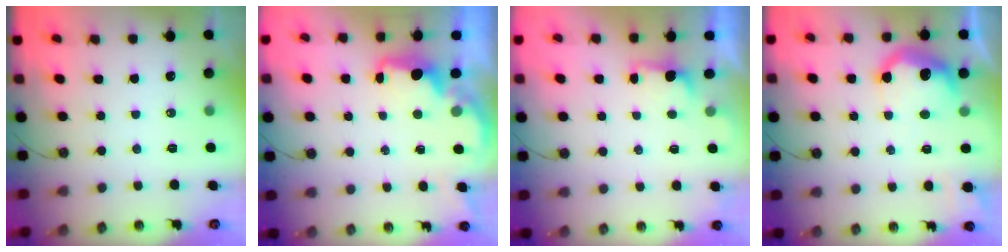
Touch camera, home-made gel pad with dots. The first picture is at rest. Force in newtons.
{"total": 2.0, "press": 1.8, "slide": 0.7}
{"total": 1.6, "press": 1.4, "slide": 0.8}
{"total": 12.2, "press": 12.2, "slide": 0.9}